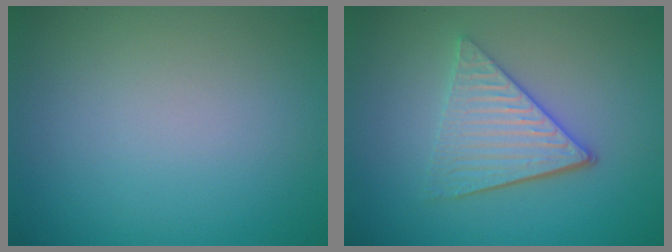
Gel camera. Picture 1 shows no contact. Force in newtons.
{"total": 4.3, "press": 3.4, "slide": 2.6}